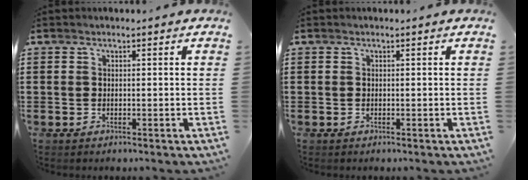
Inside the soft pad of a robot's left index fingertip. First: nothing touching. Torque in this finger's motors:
{"motor_torque": [-0.05, -0.03, -0.02, -0.01]}